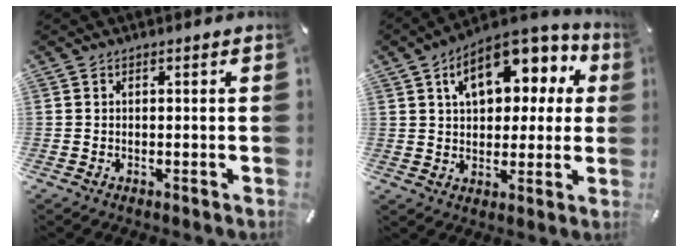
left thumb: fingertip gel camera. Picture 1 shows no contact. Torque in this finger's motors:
{"motor_torque": [2.46, 2.55, 1.46, -1.31, 0.16]}